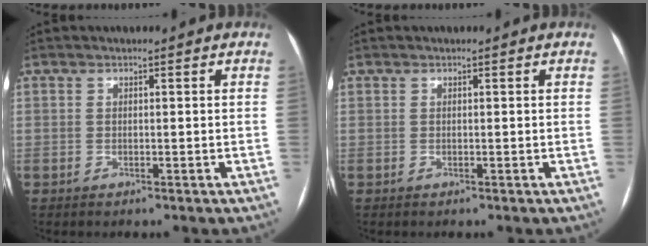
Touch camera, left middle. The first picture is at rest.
{"total": 0.0}